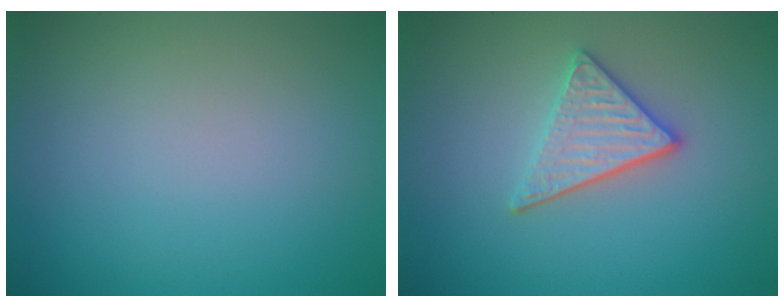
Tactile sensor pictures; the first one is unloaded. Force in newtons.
{"total": 3.2, "press": 2.9, "slide": 1.4}